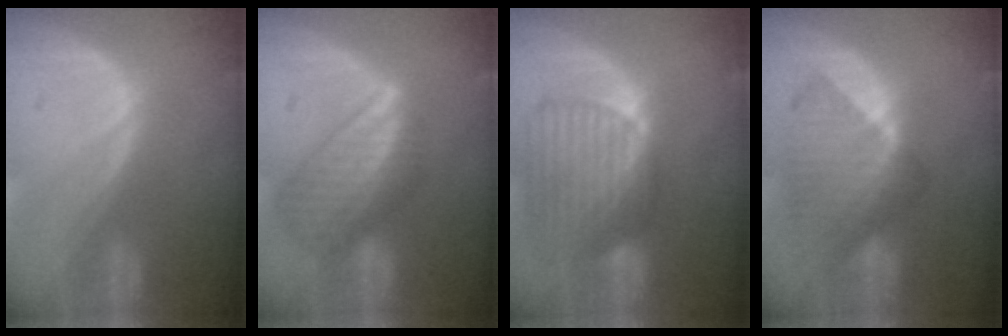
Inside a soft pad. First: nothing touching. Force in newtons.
{"total": 8.7, "press": 7.6, "slide": 4.4}
{"total": 10.3, "press": 8.7, "slide": 5.5}
{"total": 8.0, "press": 7.9, "slide": 1.4}